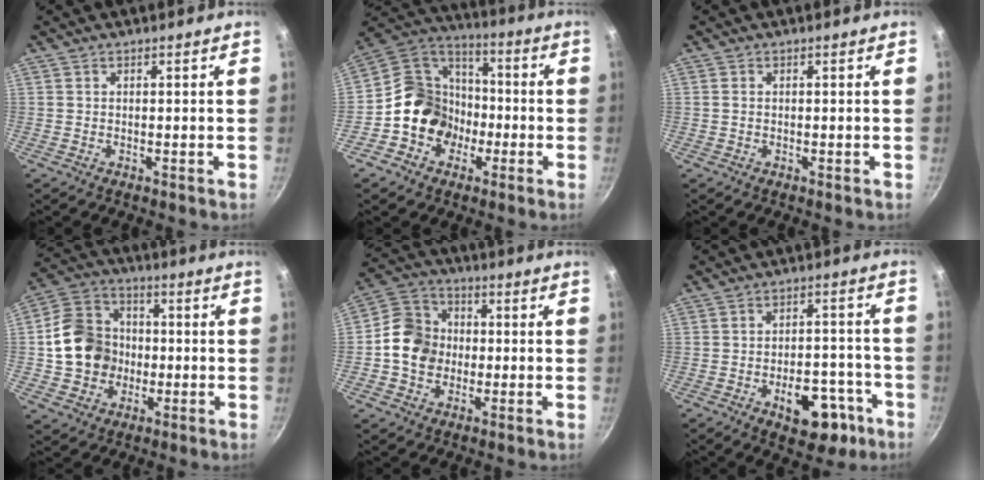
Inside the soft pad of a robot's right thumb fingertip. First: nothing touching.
{"total": 14.1, "force": [-4.0, 12.2, 6.1], "torque": [-0.056, 0.047, -0.082]}
{"total": 0.7, "force": [-0.1, 0.6, 0.4], "torque": [-0.006, 0.002, -0.002]}
{"total": 13.6, "force": [-1.1, 11.8, 6.7], "torque": [-0.095, 0.032, -0.026]}
{"total": 10.8, "force": [-1.0, 9.3, 5.4], "torque": [-0.068, 0.024, -0.039]}
{"total": 12.2, "force": [-5.5, 6.9, 8.4], "torque": [-0.071, 0.038, -0.063]}